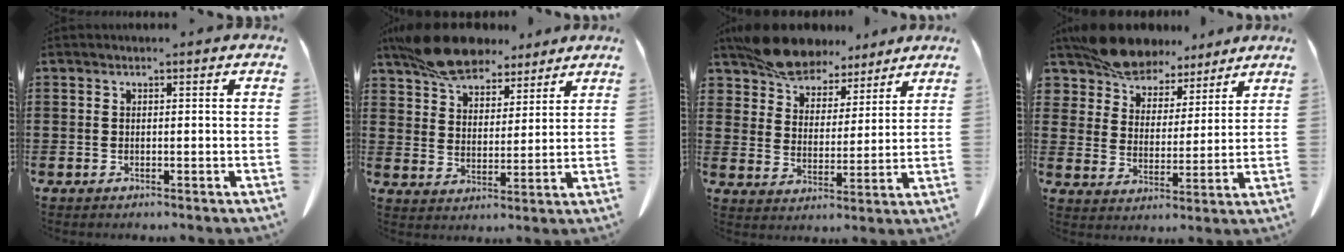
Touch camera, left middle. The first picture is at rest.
{"total": 10.9, "force": [9.3, 4.1, 4.0], "torque": [-0.096, -0.024, 0.178]}
{"total": 9.4, "force": [8.4, 3.5, 2.3], "torque": [-0.075, -0.030, 0.162]}
{"total": 9.2, "force": [8.4, 3.4, 1.5], "torque": [-0.073, -0.037, 0.162]}